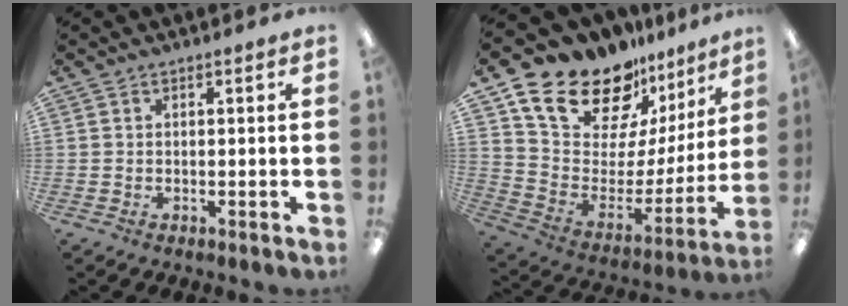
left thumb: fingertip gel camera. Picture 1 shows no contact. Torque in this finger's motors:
{"motor_torque": [0.52, 0.75, 1.45, -1.32, 0.11]}